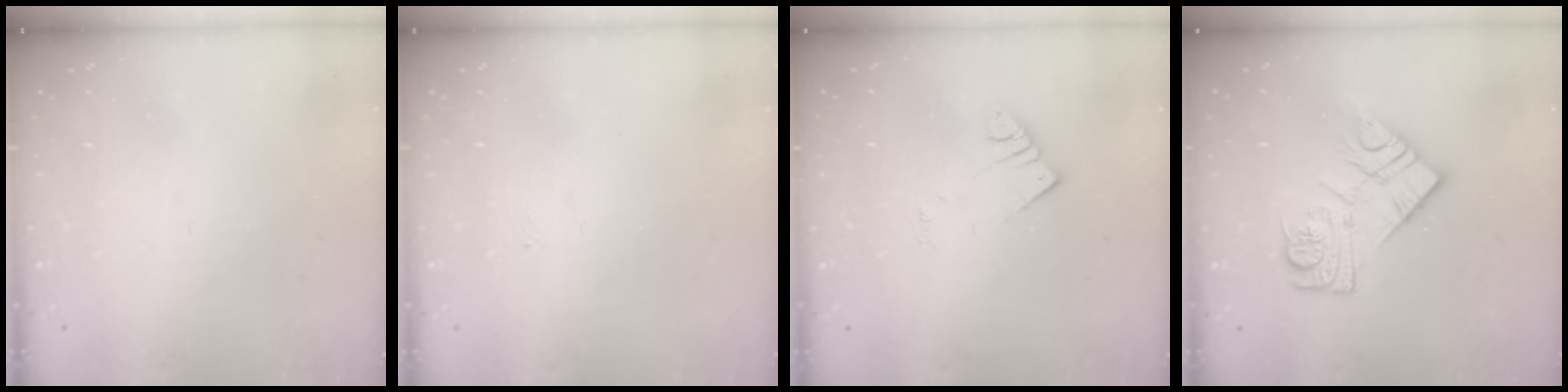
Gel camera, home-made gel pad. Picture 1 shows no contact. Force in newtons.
{"total": 3.1, "press": 3.1, "slide": 0.4}
{"total": 2.6, "press": 2.6, "slide": 0.1}
{"total": 11.6, "press": 11.6, "slide": 0.6}